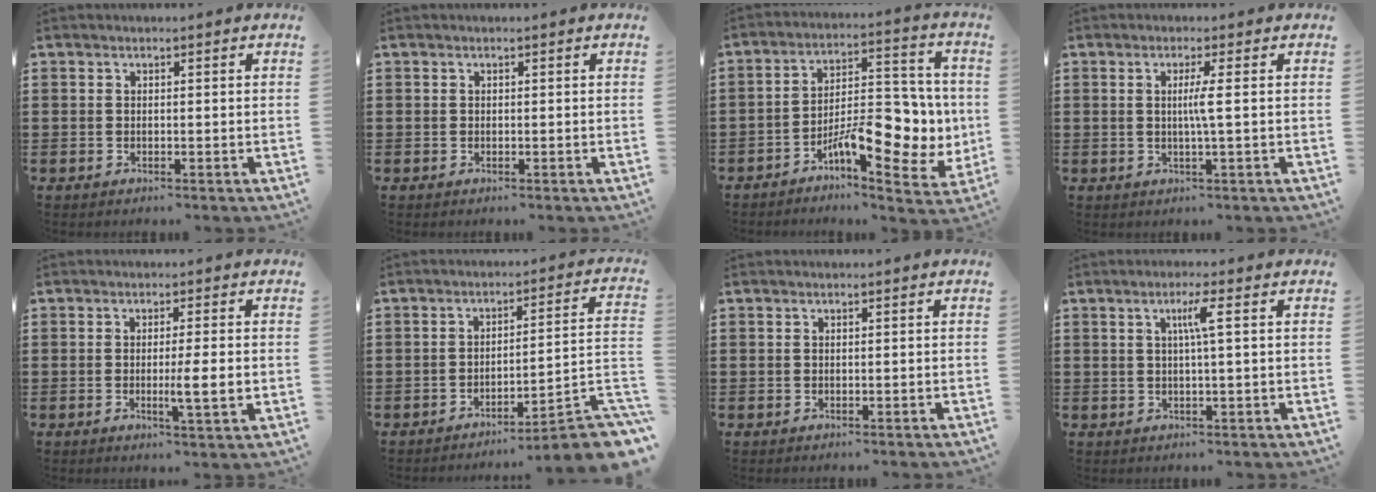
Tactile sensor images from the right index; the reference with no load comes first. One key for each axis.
{"total": 0.0}
{"total": 11.2, "fx": -3.4, "fy": 5.0, "fz": 9.4, "tx": -0.128, "ty": 0.002, "tz": -0.058}
{"total": 2.9, "fx": 0.2, "fy": -0.5, "fz": 2.8, "tx": -0.054, "ty": -0.007, "tz": -0.001}
{"total": 4.7, "fx": -0.7, "fy": 0.1, "fz": 4.6, "tx": -0.079, "ty": -0.009, "tz": -0.012}
{"total": 5.7, "fx": -4.1, "fy": 0.0, "fz": 3.9, "tx": -0.063, "ty": -0.020, "tz": -0.083}
{"total": 0.0}
{"total": 3.4, "fx": 0.7, "fy": -0.2, "fz": 3.3, "tx": -0.063, "ty": 0.000, "tz": 0.007}